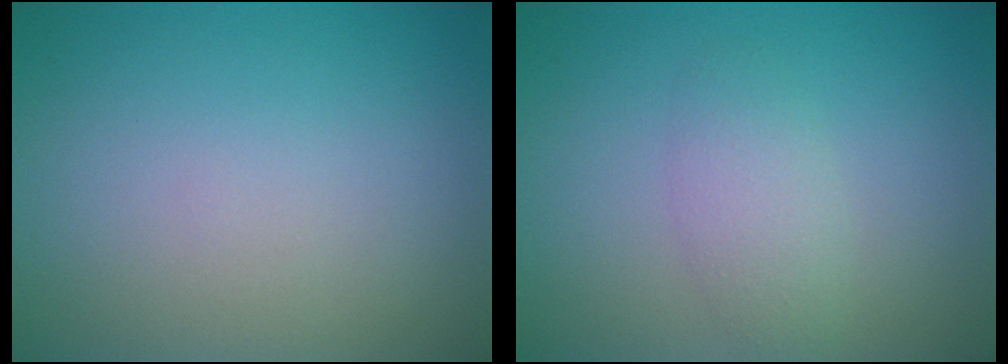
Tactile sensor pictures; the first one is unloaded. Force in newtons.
{"total": 1.5, "press": 1.5, "slide": 0.0}